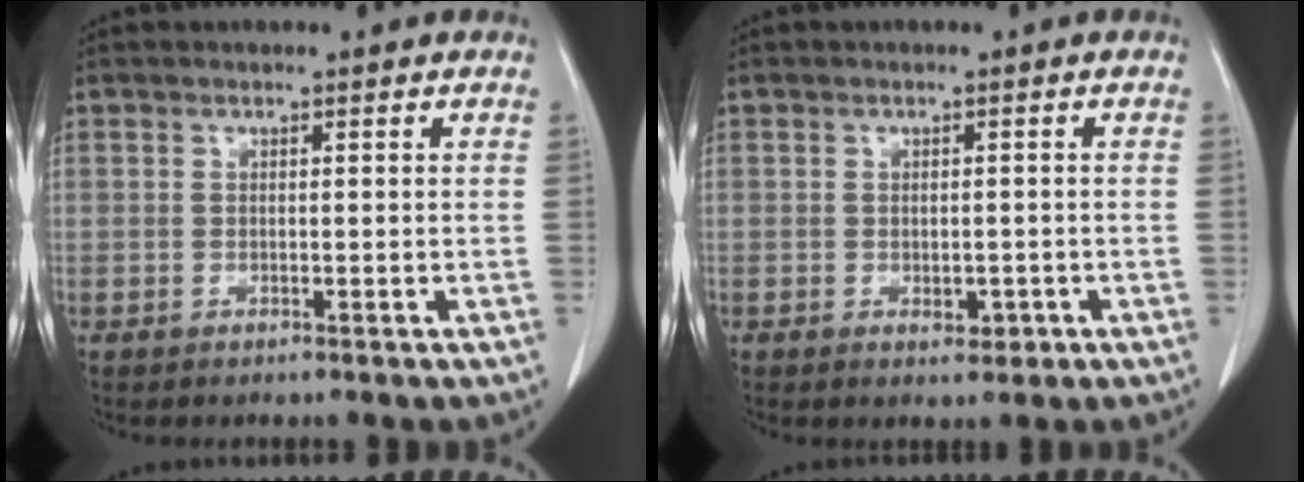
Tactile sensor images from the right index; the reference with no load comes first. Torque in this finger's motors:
{"motor_torque": [-0.06, 0.13, -0.02, 0.00]}